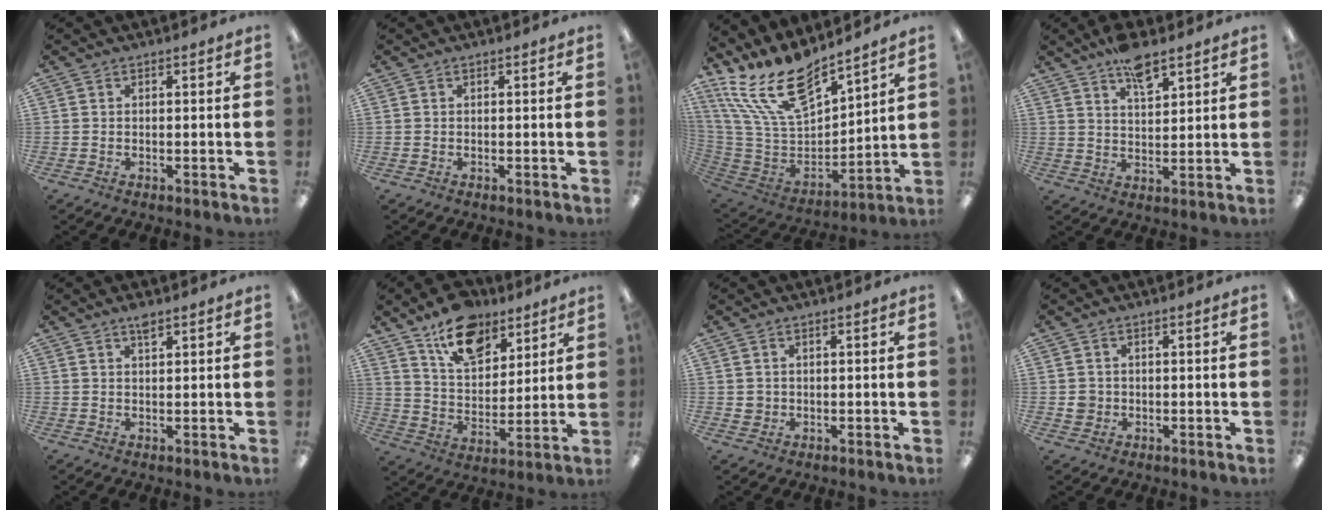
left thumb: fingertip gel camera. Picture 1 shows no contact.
{"total": 0.0}
{"total": 21.5, "force": [15.5, 9.4, 11.6], "torque": [-0.241, -0.105, 0.282]}
{"total": 8.1, "force": [5.8, 3.2, 4.6], "torque": [-0.073, -0.029, 0.102]}
{"total": 2.5, "force": [1.8, 0.7, 1.6], "torque": [-0.029, -0.001, 0.030]}
{"total": 14.2, "force": [10.2, 7.7, 6.2], "torque": [-0.089, -0.054, 0.185]}
{"total": 1.6, "force": [0.6, 1.4, 0.3], "torque": [-0.008, 0.003, 0.010]}
{"total": 2.5, "force": [0.1, 2.4, 0.7], "torque": [-0.005, 0.001, -0.001]}